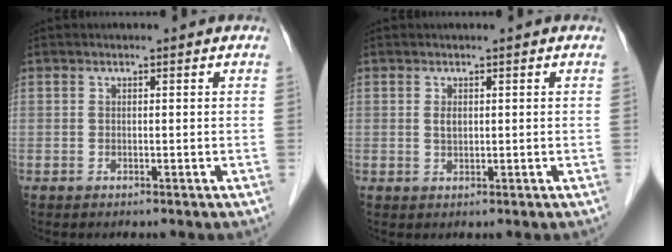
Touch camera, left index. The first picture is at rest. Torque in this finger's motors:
{"motor_torque": [0.07, 0.10, -0.06, -0.03]}